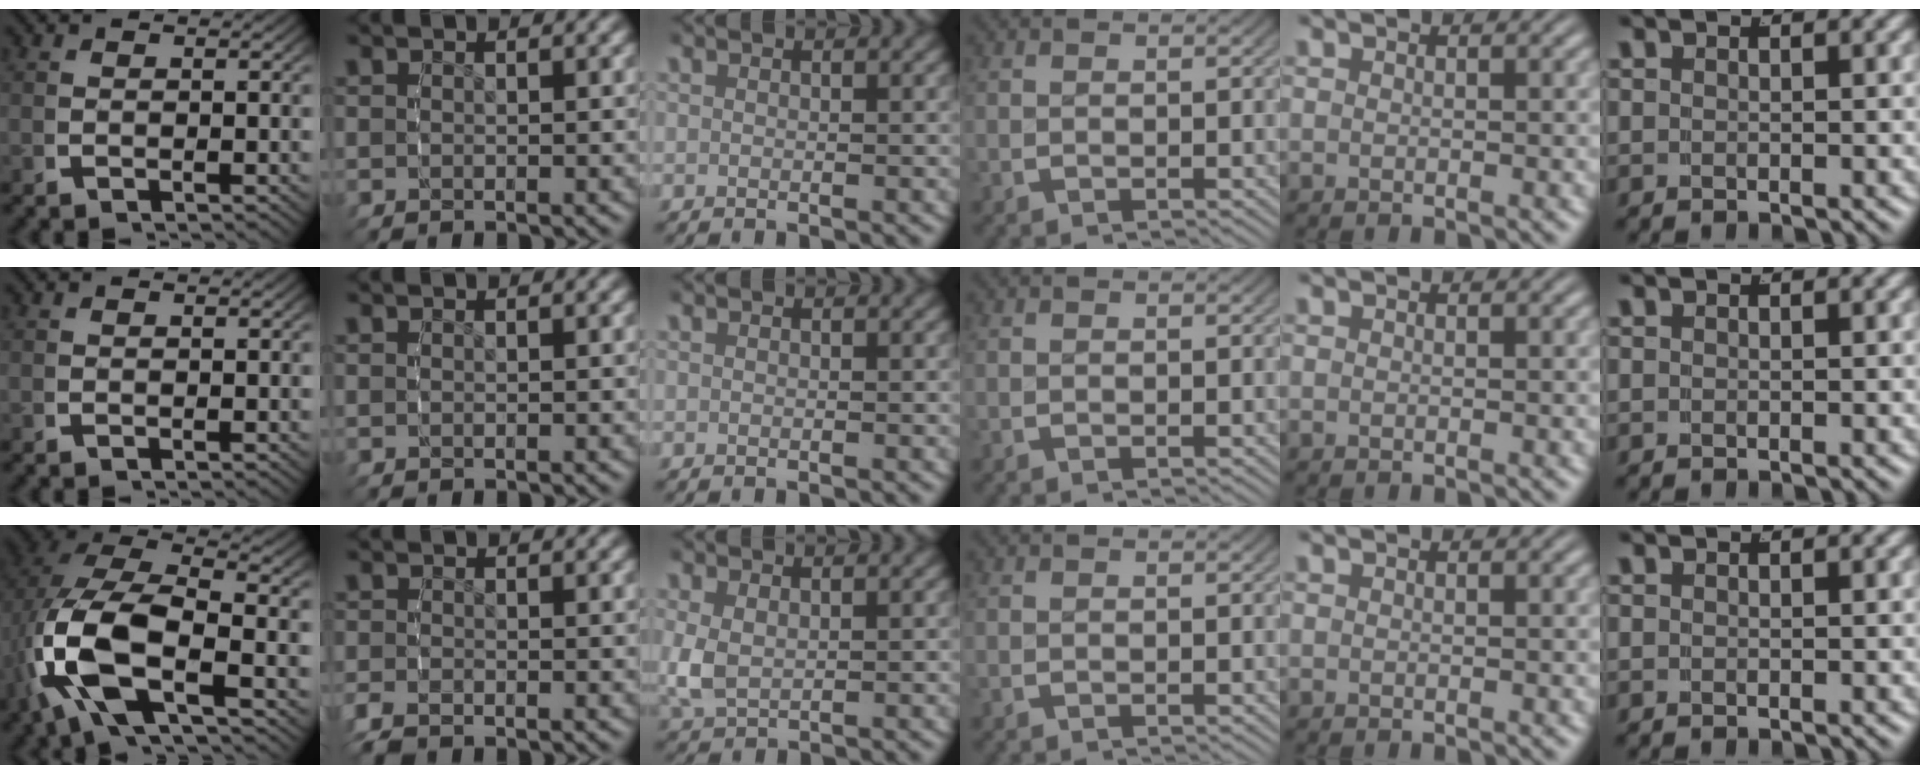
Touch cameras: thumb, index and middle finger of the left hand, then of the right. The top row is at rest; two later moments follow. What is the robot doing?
{"motion": "grasp_and_lifting", "object": "camera"}